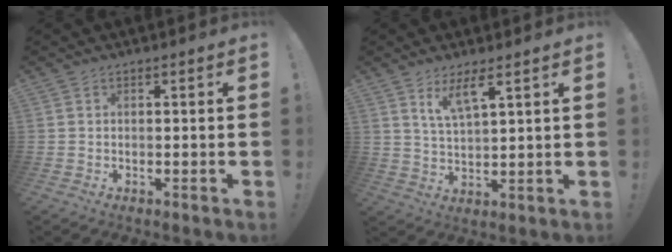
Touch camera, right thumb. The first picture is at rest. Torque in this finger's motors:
{"motor_torque": [0.16, 0.16, 0.23, 0.21, 0.05]}